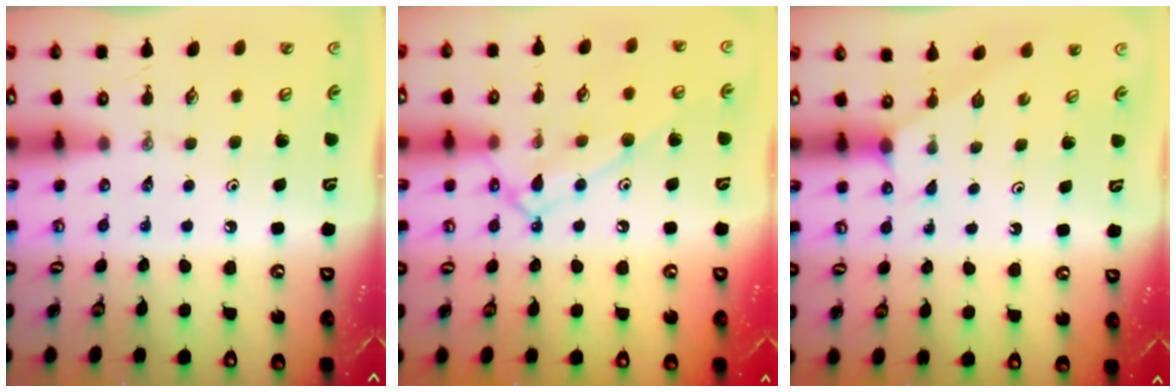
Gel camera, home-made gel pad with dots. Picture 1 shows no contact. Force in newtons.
{"total": 12.3, "press": 12.2, "slide": 0.8}
{"total": 1.7, "press": 1.7, "slide": 0.3}